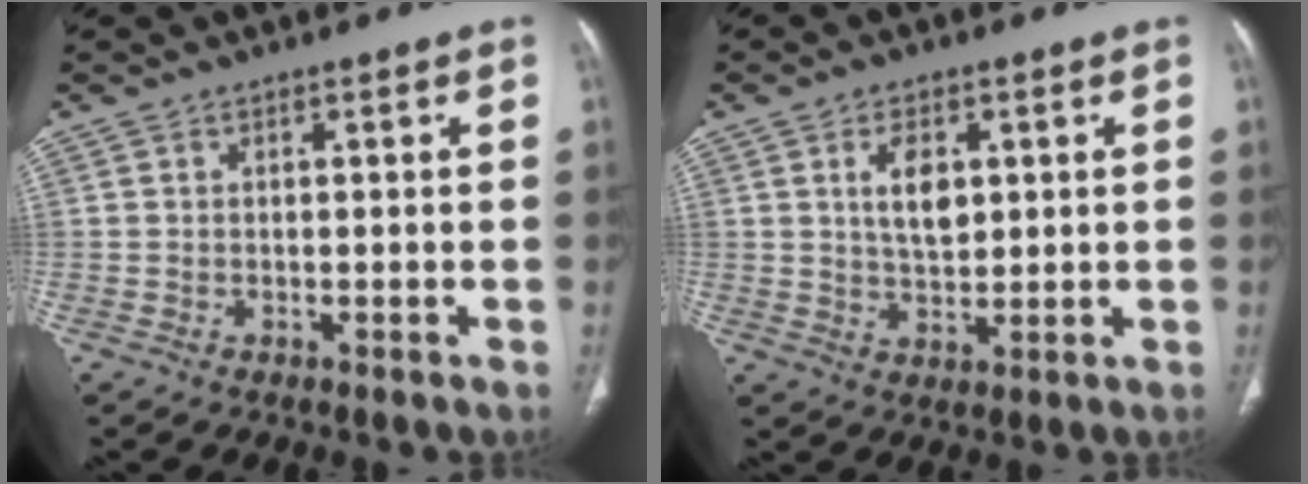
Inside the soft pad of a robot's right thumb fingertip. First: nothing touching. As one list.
[{"total": 5.3, "force": [1.6, 3.0, 4.1], "torque": [-0.059, -0.010, 0.030]}]